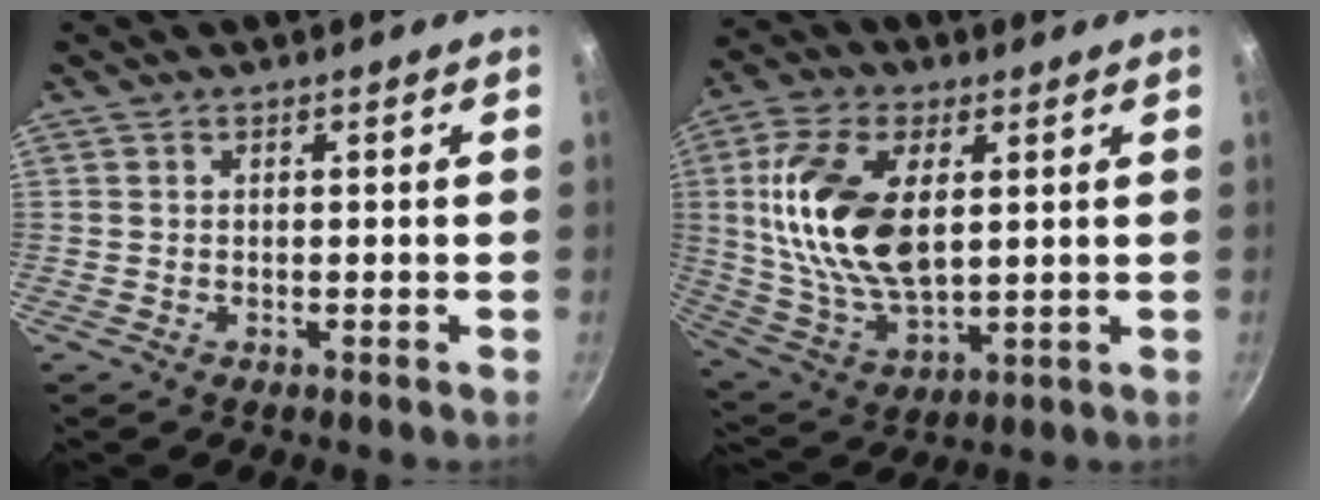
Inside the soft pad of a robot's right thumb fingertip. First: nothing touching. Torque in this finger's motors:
{"motor_torque": [1.97, 2.21, 1.81, 0.20, 0.59]}